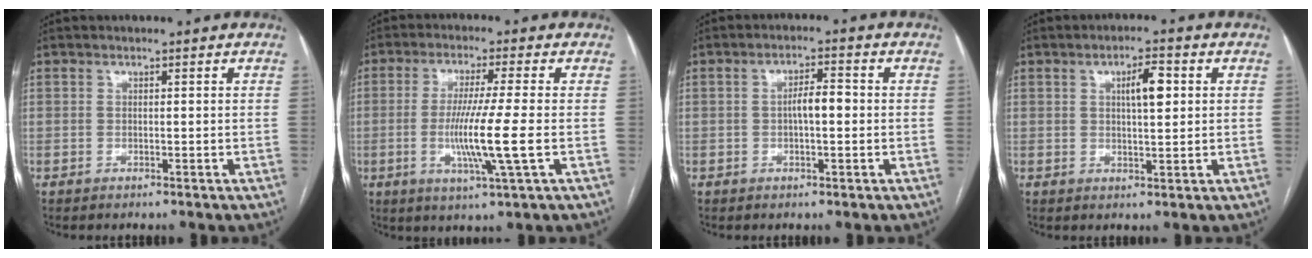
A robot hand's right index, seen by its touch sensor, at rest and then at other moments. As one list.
[{"total": 9.4, "force": [-1.7, -1.1, 9.2], "torque": [-0.181, -0.022, -0.032]}, {"total": 3.5, "force": [-0.2, 1.0, 3.3], "torque": [-0.055, 0.011, -0.004]}, {"total": 4.6, "force": [1.3, 1.1, 4.2], "torque": [-0.072, 0.008, 0.022]}]